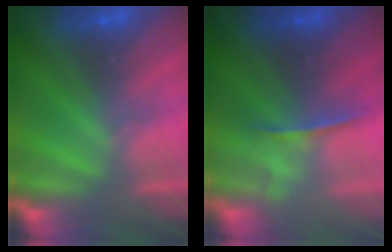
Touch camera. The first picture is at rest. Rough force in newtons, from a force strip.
{"total": 1.7}